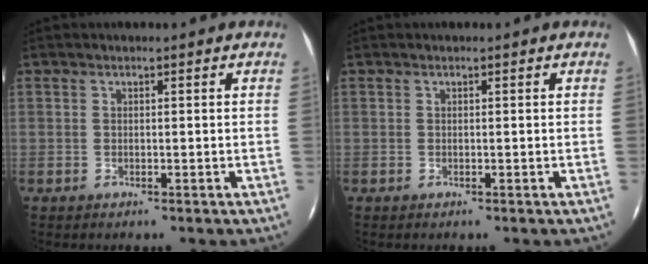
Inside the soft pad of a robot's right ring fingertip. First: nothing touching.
{"total": 0.0}